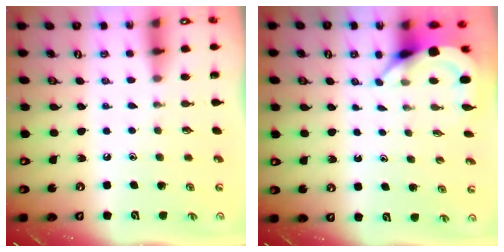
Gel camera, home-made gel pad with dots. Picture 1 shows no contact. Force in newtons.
{"total": 3.8, "press": 3.8, "slide": 0.1}